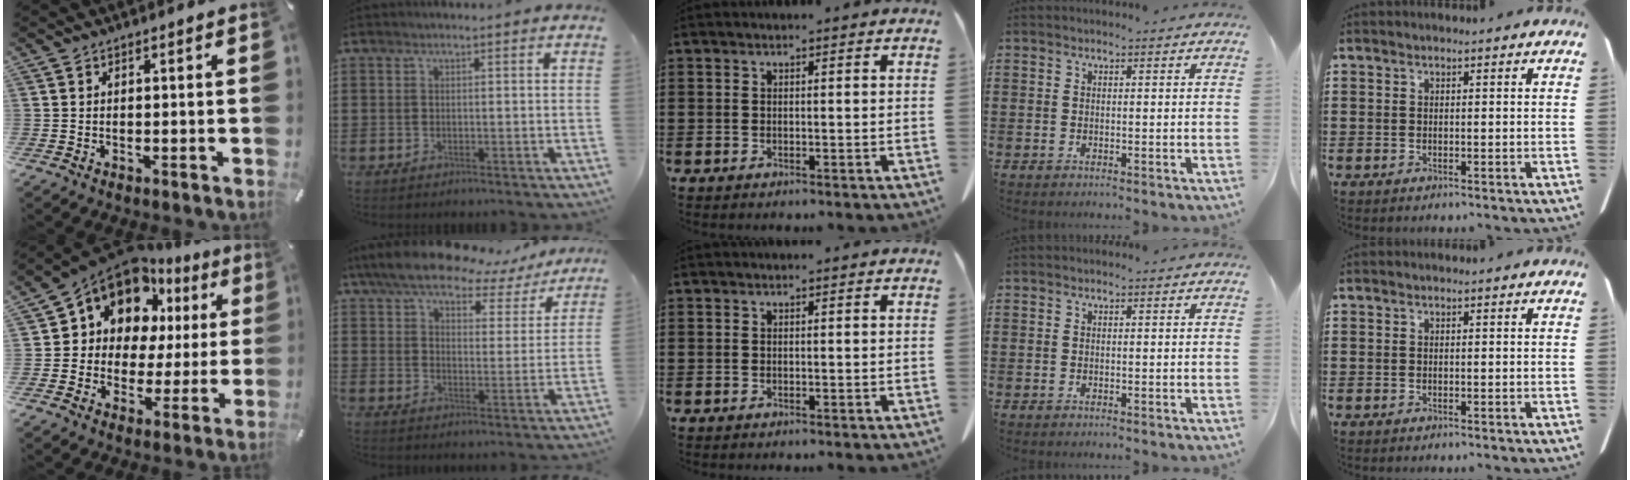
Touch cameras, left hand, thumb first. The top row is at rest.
{"thumb": {"total": 13.0, "force": [8.6, 8.9, 4.0], "torque": [-0.094, -0.066, 0.160]}, "index": {"total": 8.8, "force": [7.4, 2.7, 3.8], "torque": [-0.090, -0.036, 0.128]}}